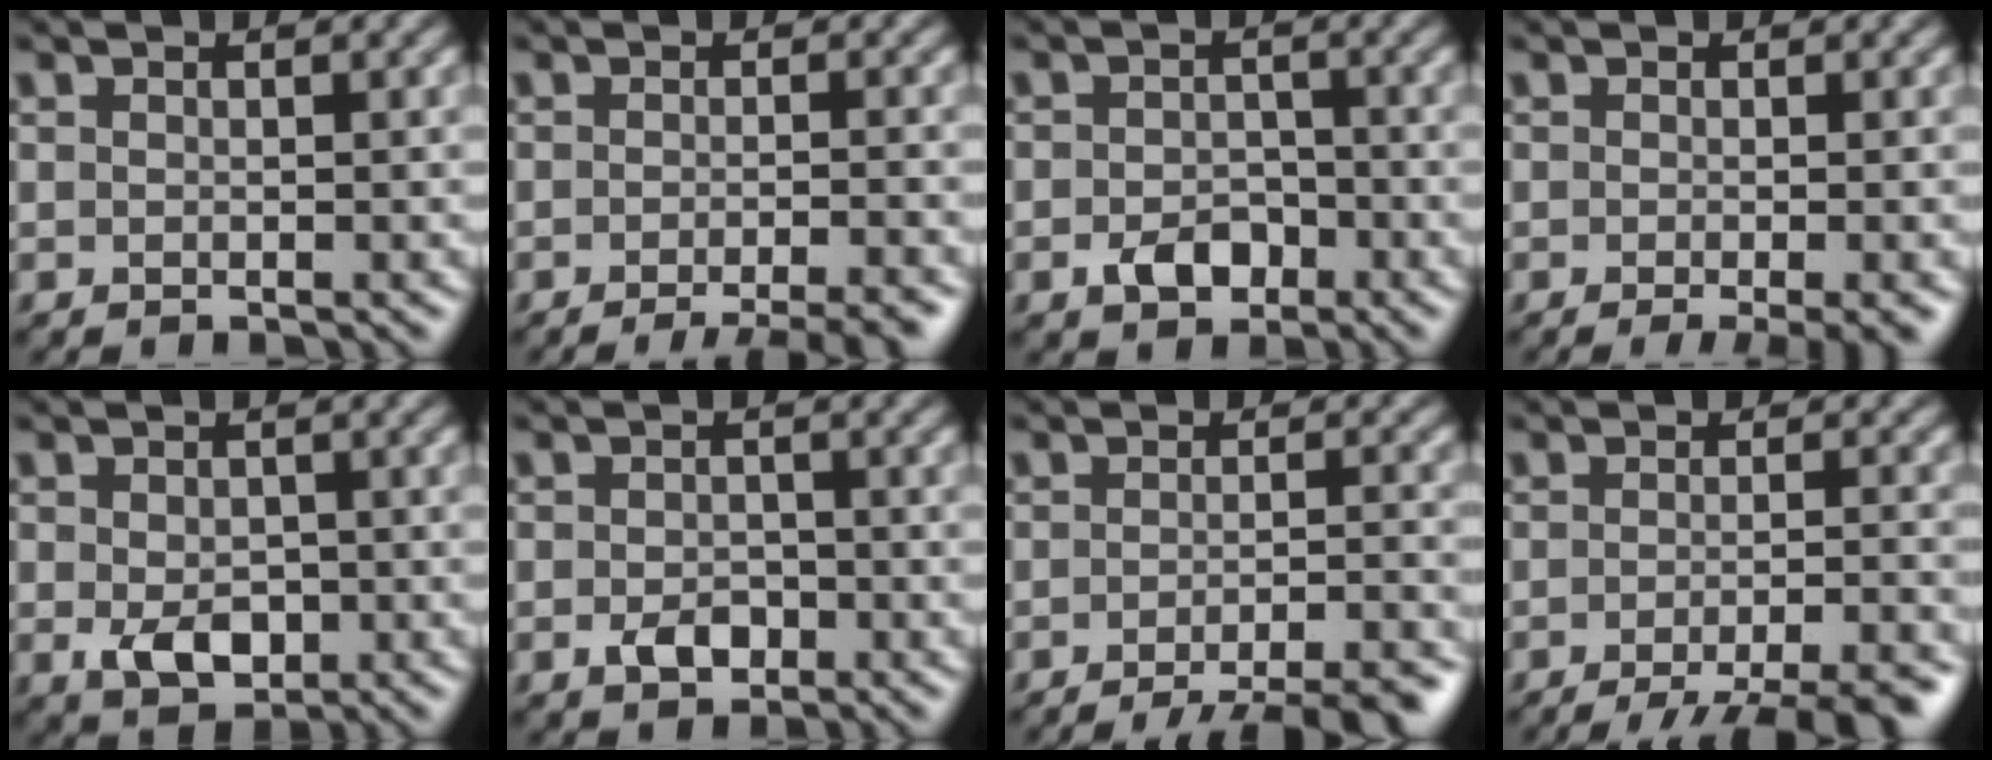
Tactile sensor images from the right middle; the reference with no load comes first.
{"total": 4.7, "force": [-2.6, 1.4, 3.7], "torque": [-0.021, 0.001, -0.027]}
{"total": 2.9, "force": [-1.5, 2.0, 1.5], "torque": [-0.026, 0.001, -0.028]}
{"total": 2.7, "force": [-0.9, 0.6, 2.5], "torque": [-0.031, -0.006, -0.012]}
{"total": 3.5, "force": [-0.9, 2.4, 2.4], "torque": [-0.046, -0.006, -0.011]}
{"total": 2.3, "force": [-1.0, 1.6, 1.4], "torque": [-0.025, 0.002, -0.019]}
{"total": 6.7, "force": [-4.6, 1.7, 4.5], "torque": [-0.045, -0.004, -0.057]}
{"total": 7.6, "force": [-4.9, 2.1, 5.4], "torque": [-0.054, -0.013, -0.058]}